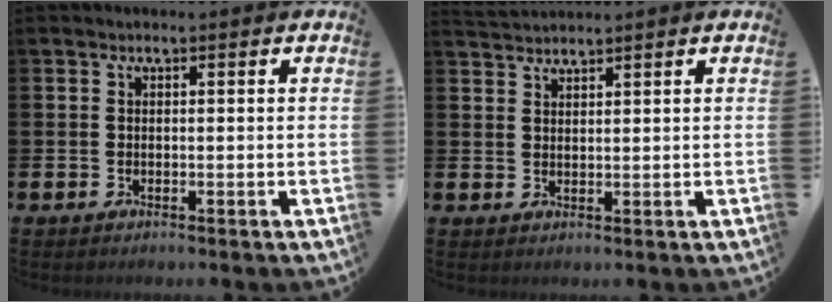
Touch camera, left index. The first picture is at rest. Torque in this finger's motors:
{"motor_torque": [-0.60, -0.51, -0.37, -0.07]}